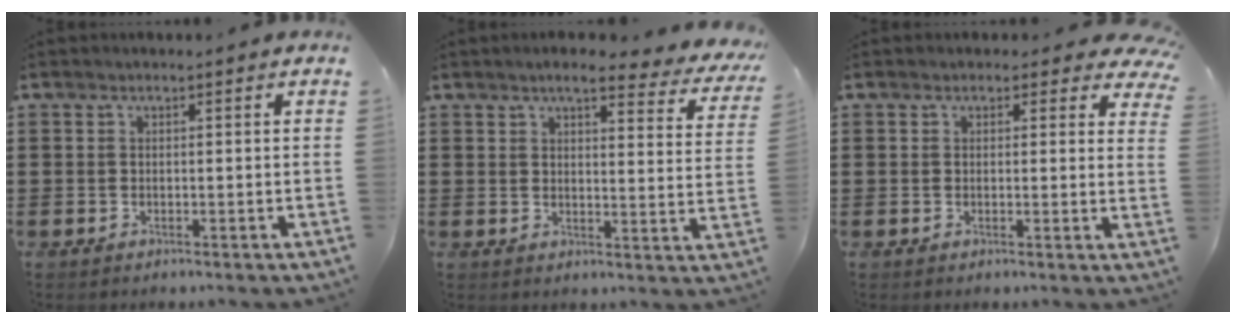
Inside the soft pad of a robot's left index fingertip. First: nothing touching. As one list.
[{"total": 6.1, "force": [4.9, 0.7, 3.5], "torque": [-0.067, -0.022, 0.079]}, {"total": 2.0, "force": [1.5, 1.0, 0.8], "torque": [-0.006, -0.003, 0.024]}]